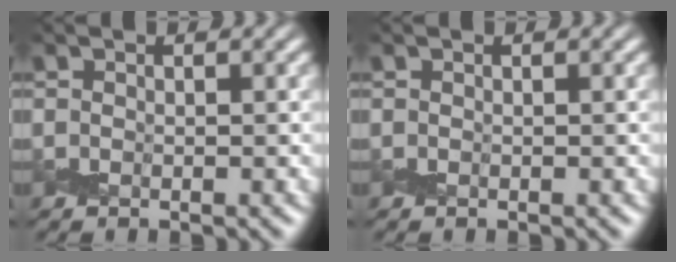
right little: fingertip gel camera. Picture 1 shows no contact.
{"total": 0.0}